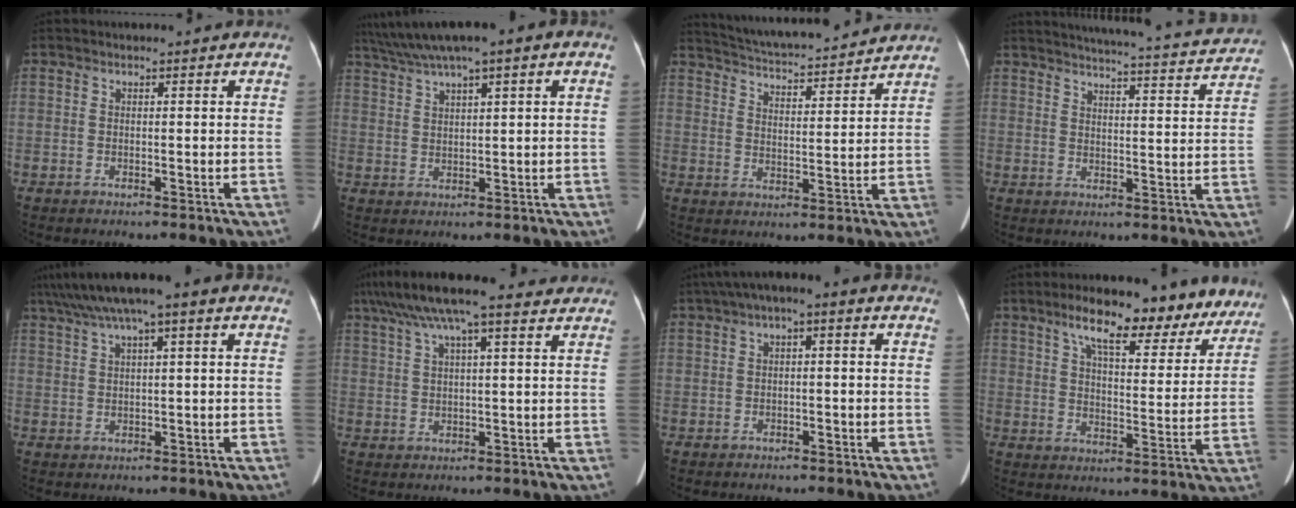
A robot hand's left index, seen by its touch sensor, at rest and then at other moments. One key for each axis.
{"total": 9.5, "fx": 6.1, "fy": 1.1, "fz": 7.2, "tx": -0.132, "ty": 0.046, "tz": 0.104}
{"total": 17.1, "fx": 15.9, "fy": 1.8, "fz": 6.0, "tx": -0.104, "ty": 0.023, "tz": 0.233}
{"total": 22.5, "fx": 21.2, "fy": 2.1, "fz": 7.3, "tx": -0.105, "ty": -0.032, "tz": 0.254}
{"total": 10.6, "fx": 6.1, "fy": 1.5, "fz": 8.5, "tx": -0.152, "ty": 0.047, "tz": 0.098}
{"total": 14.1, "fx": 10.3, "fy": 2.7, "fz": 9.3, "tx": -0.174, "ty": 0.054, "tz": 0.159}
{"total": 5.1, "fx": 1.3, "fy": 1.8, "fz": 4.6, "tx": -0.079, "ty": 0.037, "tz": 0.015}
{"total": 16.6, "fx": 12.6, "fy": 5.1, "fz": 9.5, "tx": -0.115, "ty": 0.016, "tz": 0.172}